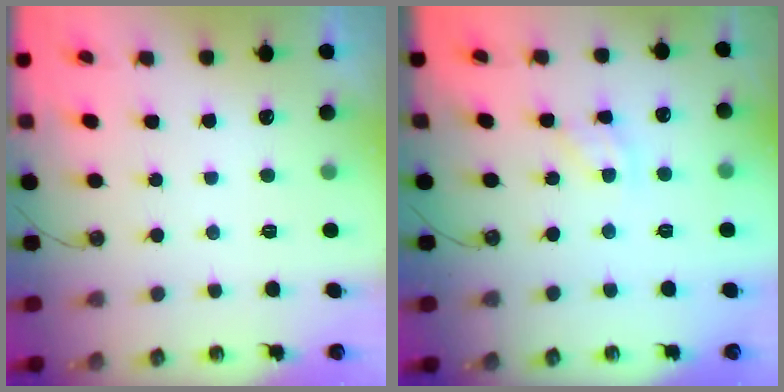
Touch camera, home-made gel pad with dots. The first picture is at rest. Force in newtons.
{"total": 5.2, "press": 5.2, "slide": 0.2}